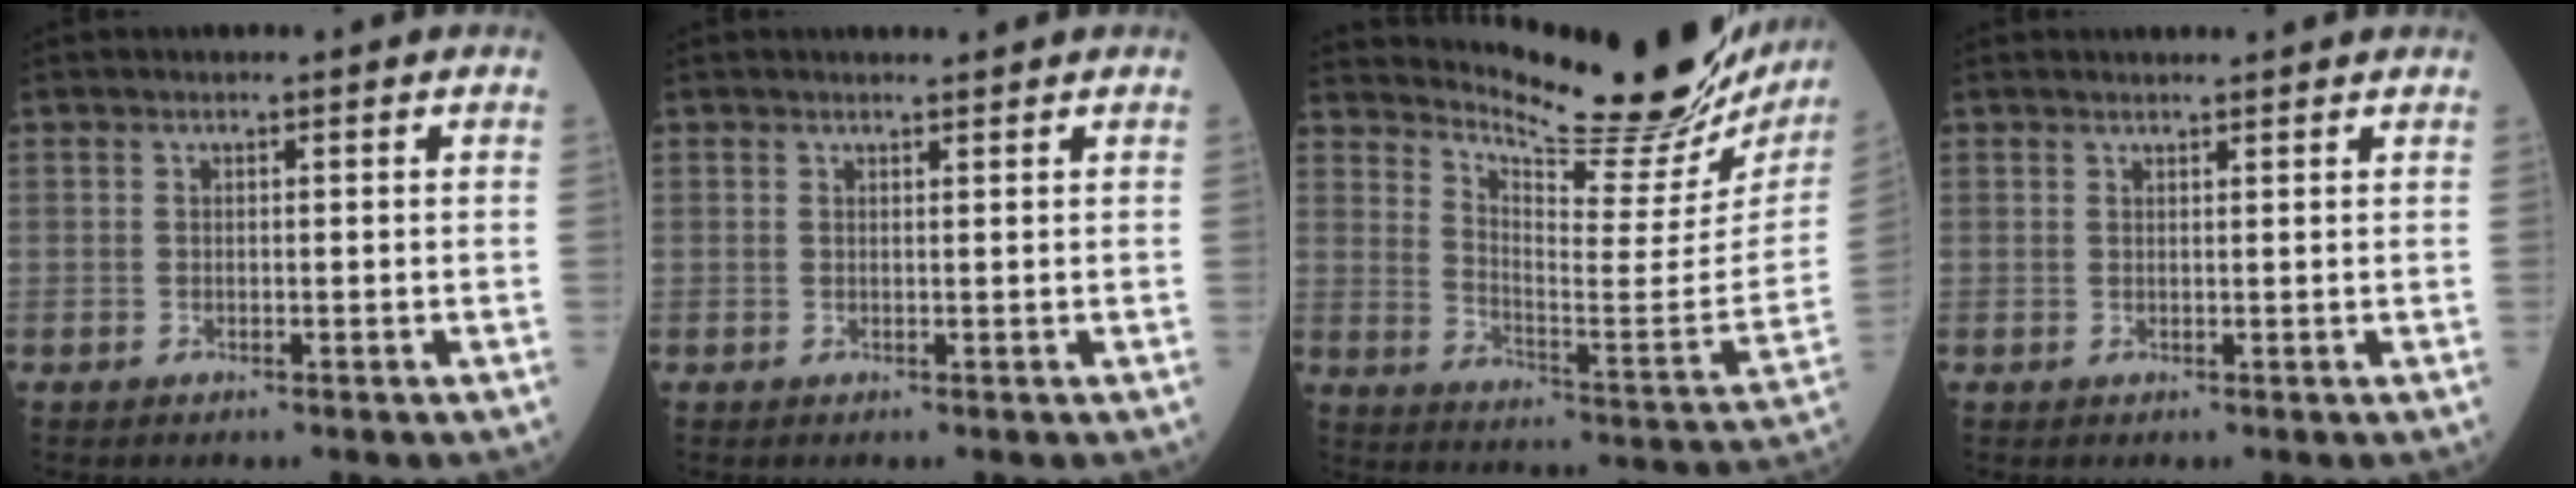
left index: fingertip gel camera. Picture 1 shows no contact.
{"total": 1.3, "force": [1.3, -0.2, 0.1], "torque": [-0.007, 0.000, 0.021]}
{"total": 25.0, "force": [22.4, 2.6, 10.7], "torque": [-0.176, -0.092, 0.299]}
{"total": 3.6, "force": [3.5, 0.2, 0.9], "torque": [-0.015, 0.016, 0.042]}